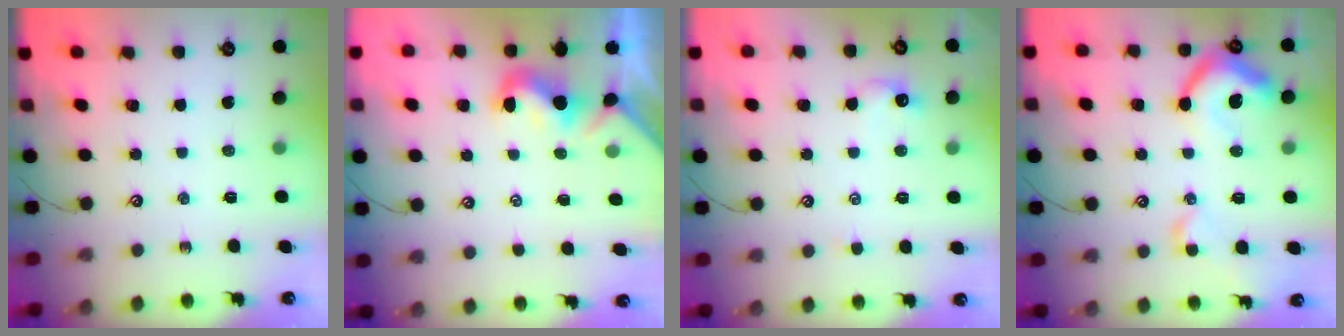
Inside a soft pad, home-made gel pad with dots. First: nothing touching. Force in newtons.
{"total": 1.0, "press": 0.9, "slide": 0.4}
{"total": 0.8, "press": 0.6, "slide": 0.5}
{"total": 12.6, "press": 12.5, "slide": 1.7}